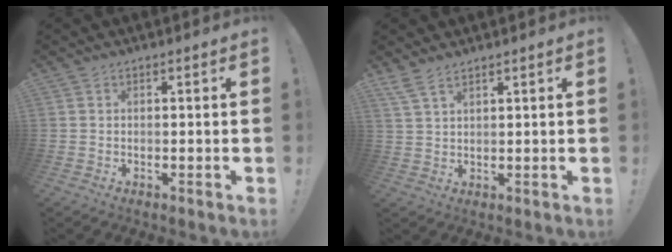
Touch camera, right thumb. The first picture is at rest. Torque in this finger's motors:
{"motor_torque": [-0.04, 0.08, -0.34, 0.18, 0.09]}